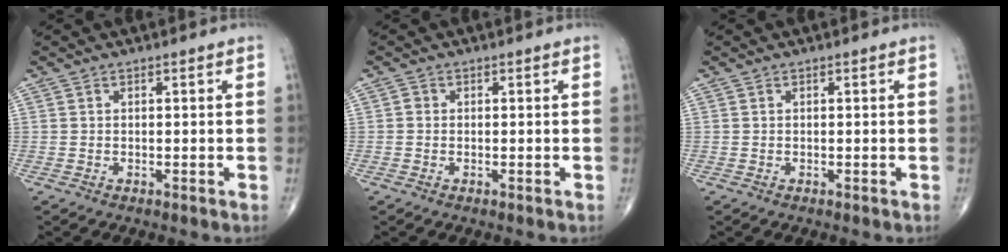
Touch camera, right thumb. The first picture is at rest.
{"total": 0.7, "force": [-0.1, 0.6, 0.3], "torque": [-0.001, 0.002, -0.007]}
{"total": 0.0}